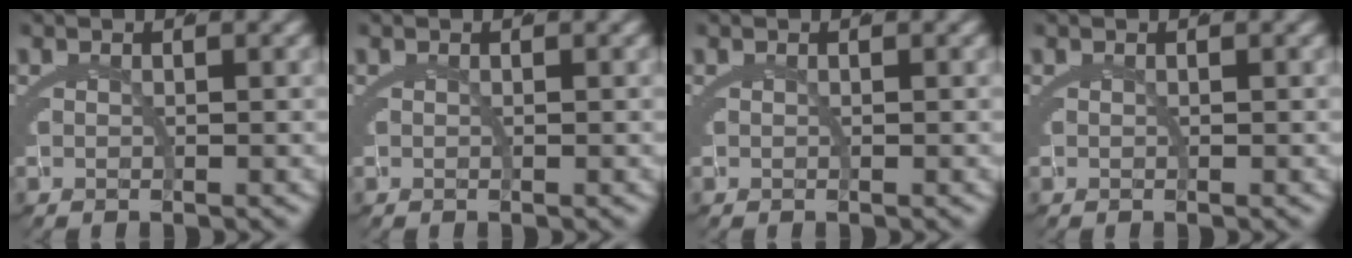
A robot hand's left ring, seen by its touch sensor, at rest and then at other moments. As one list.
[{"total": 0.0}, {"total": 0.0}, {"total": 0.0}]